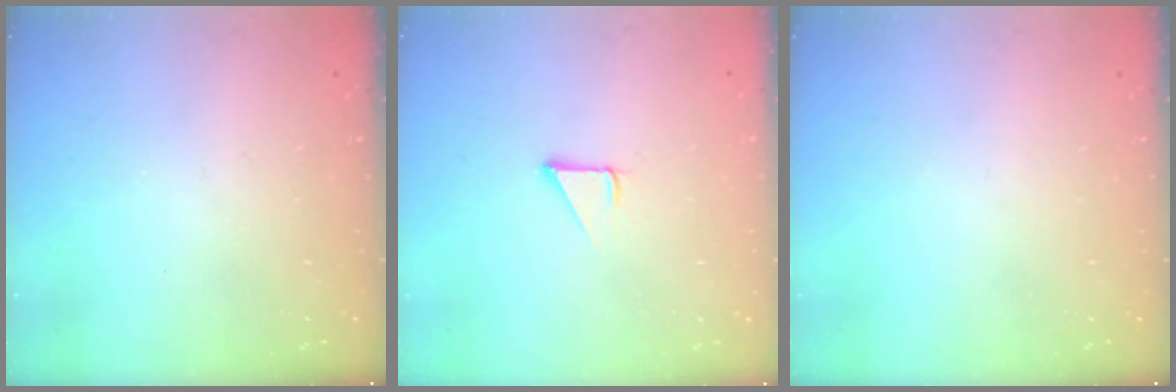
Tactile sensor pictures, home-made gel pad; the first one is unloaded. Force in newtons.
{"total": 1.9, "press": 1.9, "slide": 0.1}
{"total": 0.0}